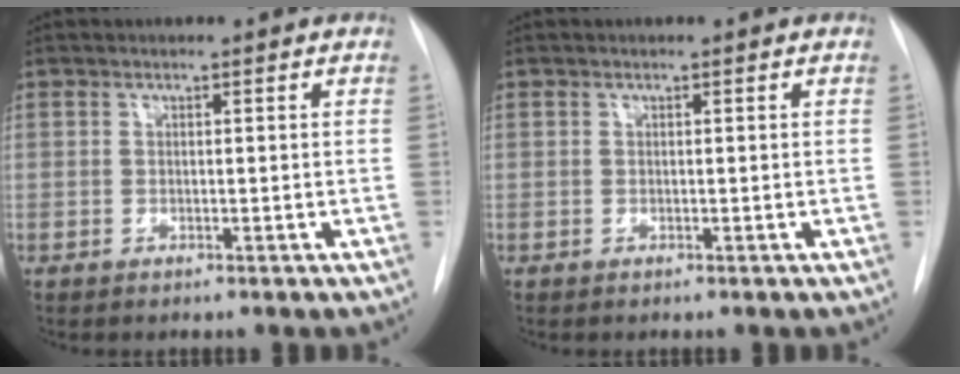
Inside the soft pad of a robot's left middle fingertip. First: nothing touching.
{"total": 0.0}